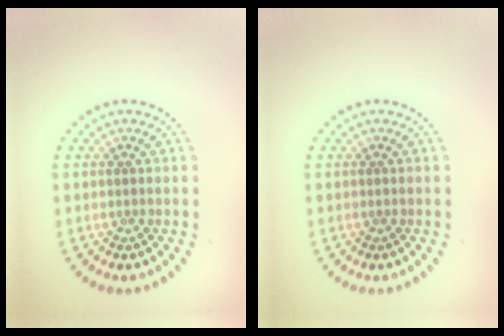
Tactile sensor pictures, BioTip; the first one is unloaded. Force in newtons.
{"total": 0.0}